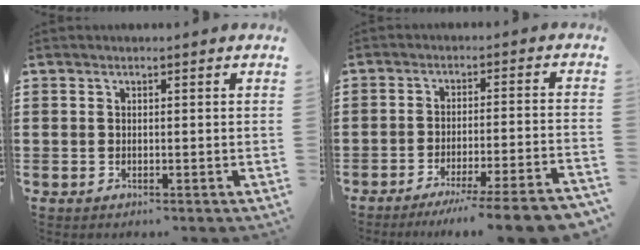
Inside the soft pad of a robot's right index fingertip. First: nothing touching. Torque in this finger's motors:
{"motor_torque": [1.50, 0.64, 0.31, 0.08]}